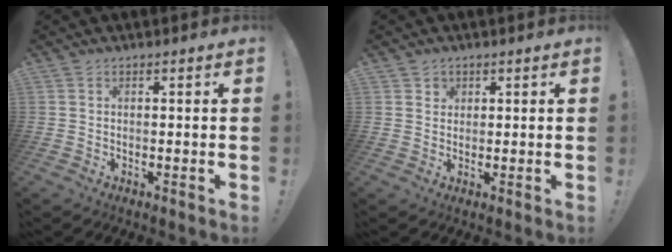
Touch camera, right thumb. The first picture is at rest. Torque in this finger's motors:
{"motor_torque": [0.02, -0.44, 0.21, 0.01, 0.11]}